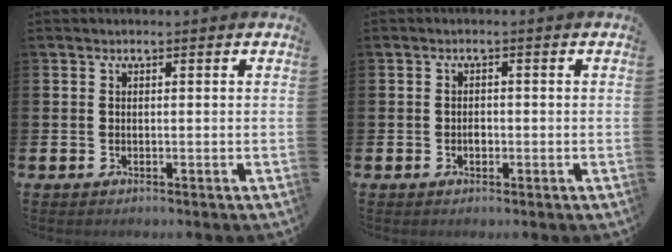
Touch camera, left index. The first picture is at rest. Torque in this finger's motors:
{"motor_torque": [-0.04, 0.08, 0.02, 0.05]}